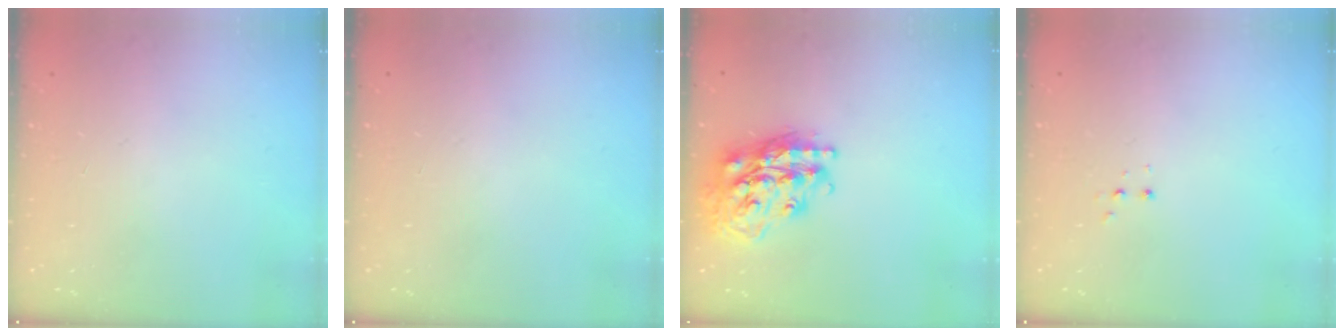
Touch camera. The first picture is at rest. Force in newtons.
{"total": 0.0}
{"total": 20.5, "press": 20.5, "slide": 1.6}
{"total": 2.8, "press": 2.8, "slide": 0.5}